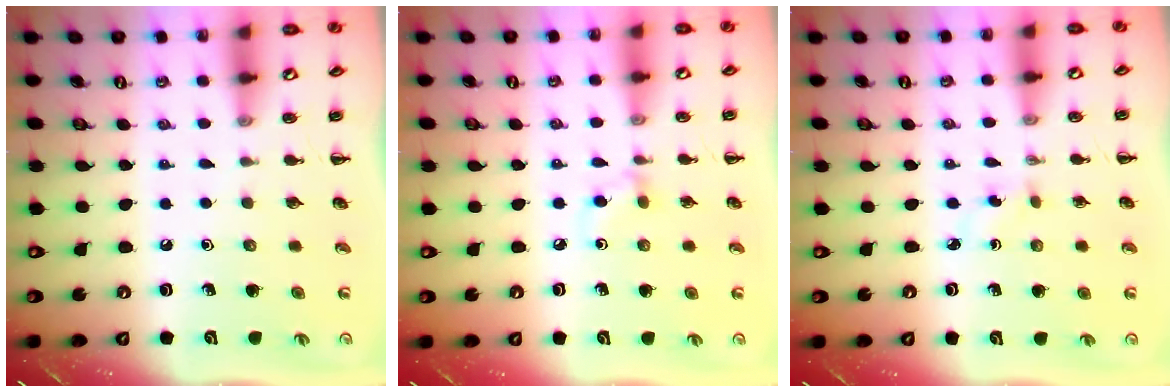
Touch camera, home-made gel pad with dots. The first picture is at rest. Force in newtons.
{"total": 5.2, "press": 4.8, "slide": 2.1}
{"total": 1.8, "press": 1.6, "slide": 0.7}